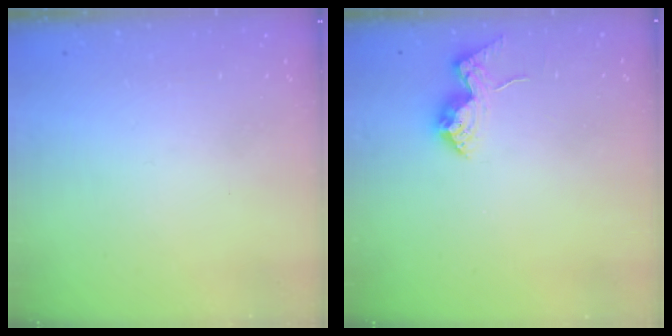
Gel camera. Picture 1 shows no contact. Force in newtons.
{"total": 13.9, "press": 13.9, "slide": 1.0}